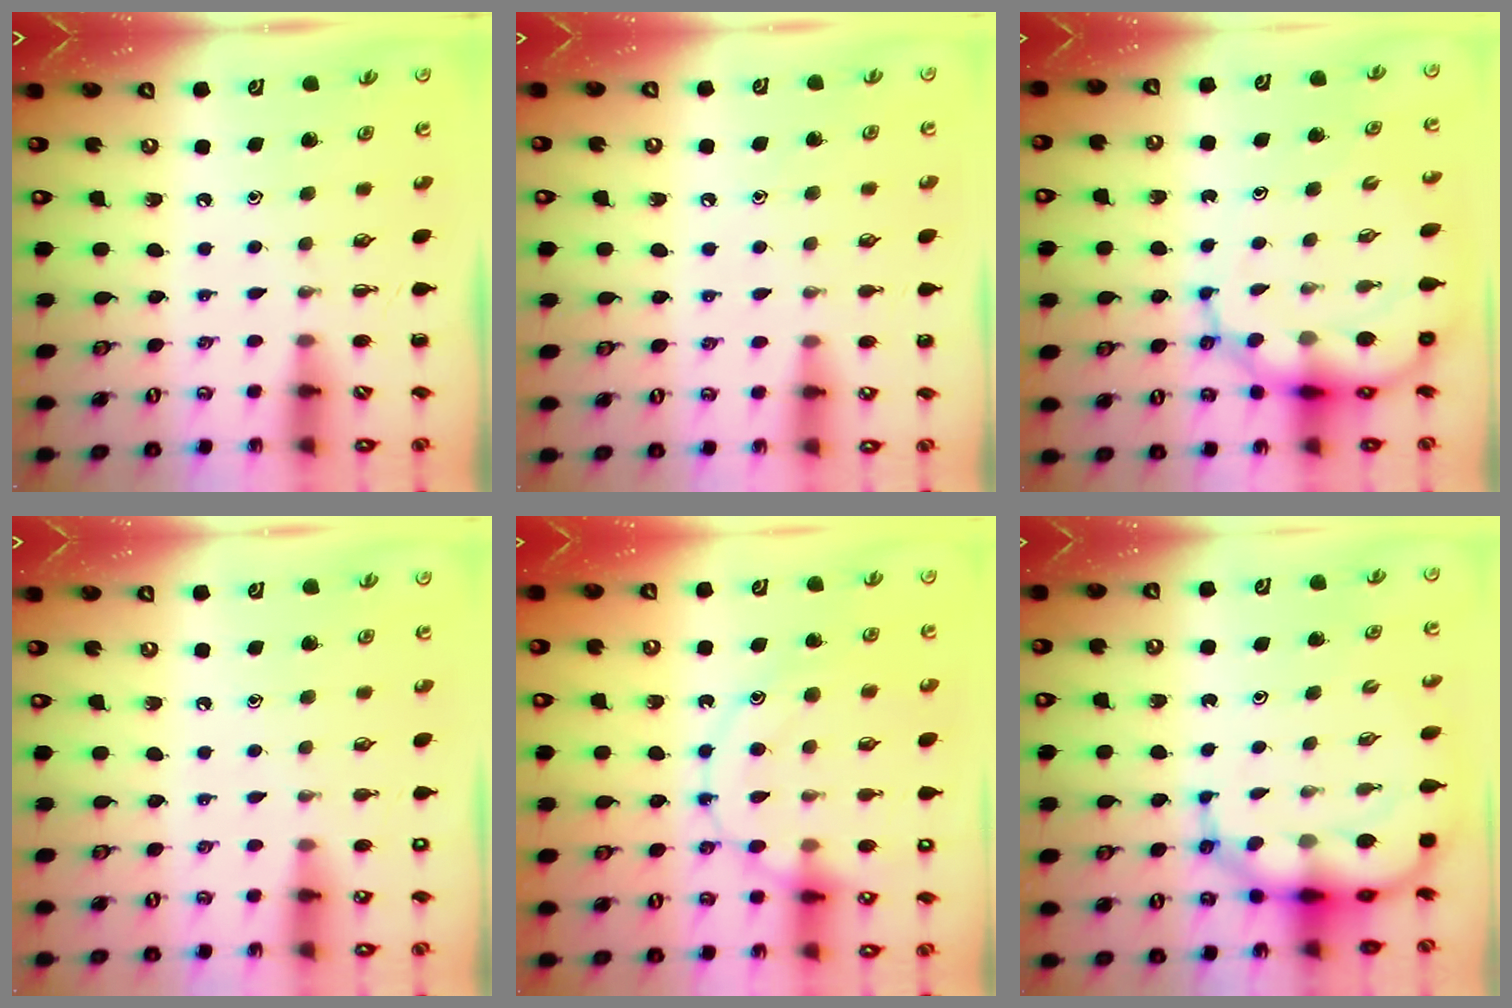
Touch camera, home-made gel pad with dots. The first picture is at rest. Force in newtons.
{"total": 5.1, "press": 4.8, "slide": 1.7}
{"total": 11.8, "press": 11.4, "slide": 3.0}
{"total": 1.4, "press": 1.4, "slide": 0.1}
{"total": 15.7, "press": 15.7, "slide": 1.2}
{"total": 10.7, "press": 10.3, "slide": 3.1}